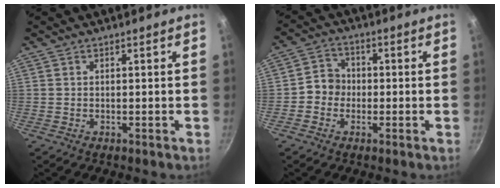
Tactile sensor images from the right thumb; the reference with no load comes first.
{"total": 4.9, "force": [-1.0, 4.5, 1.7], "torque": [0.000, 0.017, -0.031]}